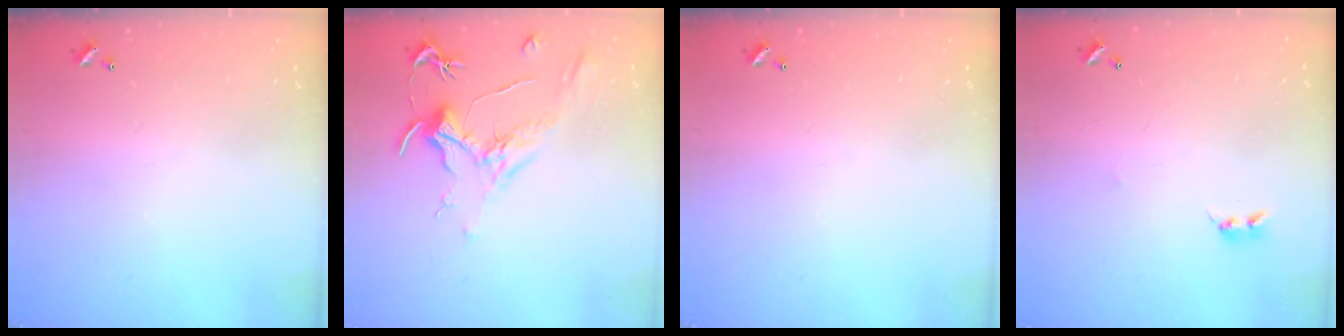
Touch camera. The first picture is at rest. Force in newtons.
{"total": 2.0, "press": 1.7, "slide": 0.9}
{"total": 0.0}
{"total": 2.2, "press": 2.2, "slide": 0.4}